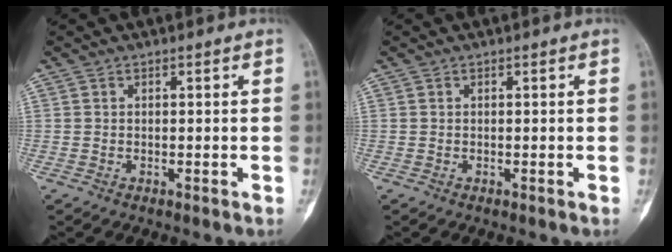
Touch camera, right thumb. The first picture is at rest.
{"total": 0.0}